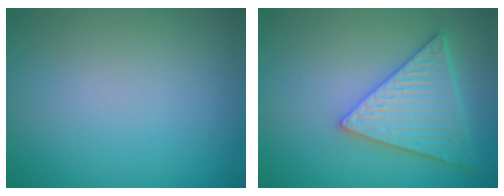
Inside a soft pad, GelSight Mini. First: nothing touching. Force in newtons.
{"total": 5.4, "press": 4.9, "slide": 2.4}